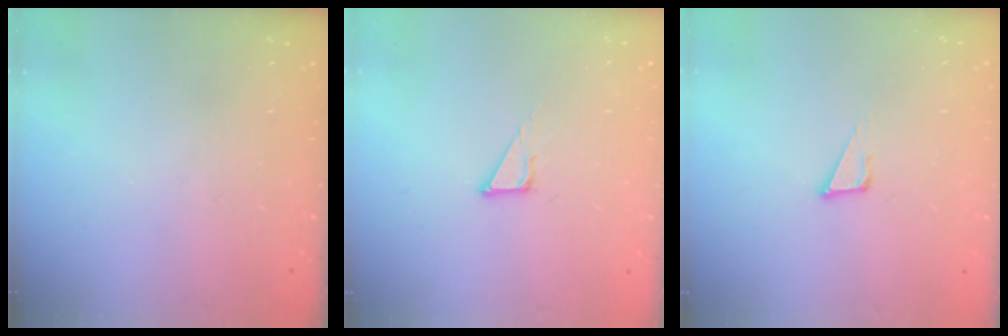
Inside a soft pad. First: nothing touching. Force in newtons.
{"total": 1.9, "press": 1.9, "slide": 0.1}
{"total": 3.8, "press": 3.7, "slide": 0.9}